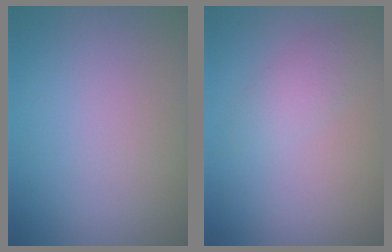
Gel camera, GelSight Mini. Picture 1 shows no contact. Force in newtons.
{"total": 1.8, "press": 1.8, "slide": 0.1}